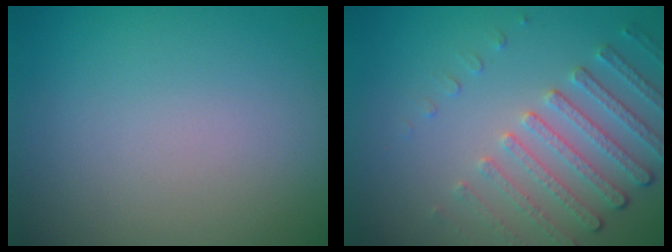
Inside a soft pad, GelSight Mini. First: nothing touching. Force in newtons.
{"total": 4.5, "press": 3.4, "slide": 2.9}